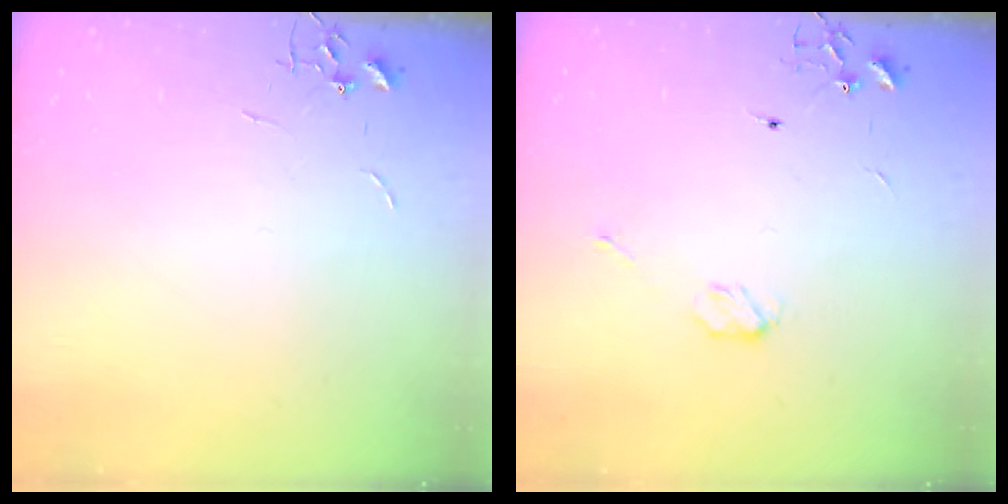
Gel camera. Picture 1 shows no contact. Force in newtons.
{"total": 4.0, "press": 4.0, "slide": 0.2}